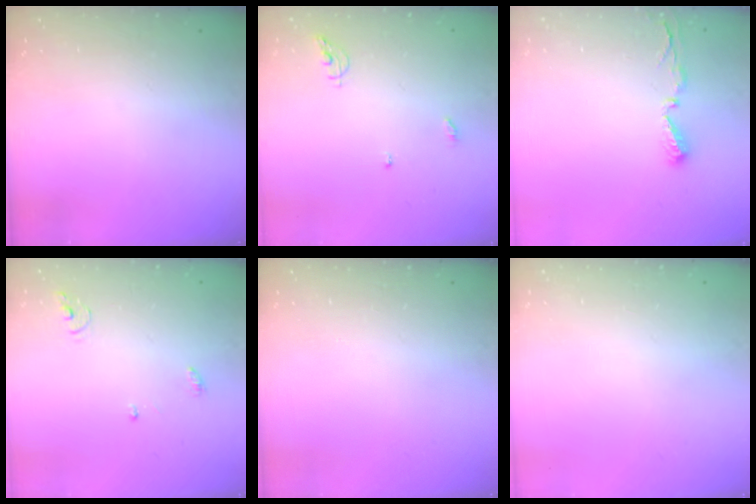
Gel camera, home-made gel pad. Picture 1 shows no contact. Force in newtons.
{"total": 5.4, "press": 5.4, "slide": 0.4}
{"total": 4.0, "press": 4.0, "slide": 0.4}
{"total": 4.1, "press": 4.0, "slide": 0.3}
{"total": 0.0}
{"total": 1.1, "press": 0.8, "slide": 0.7}